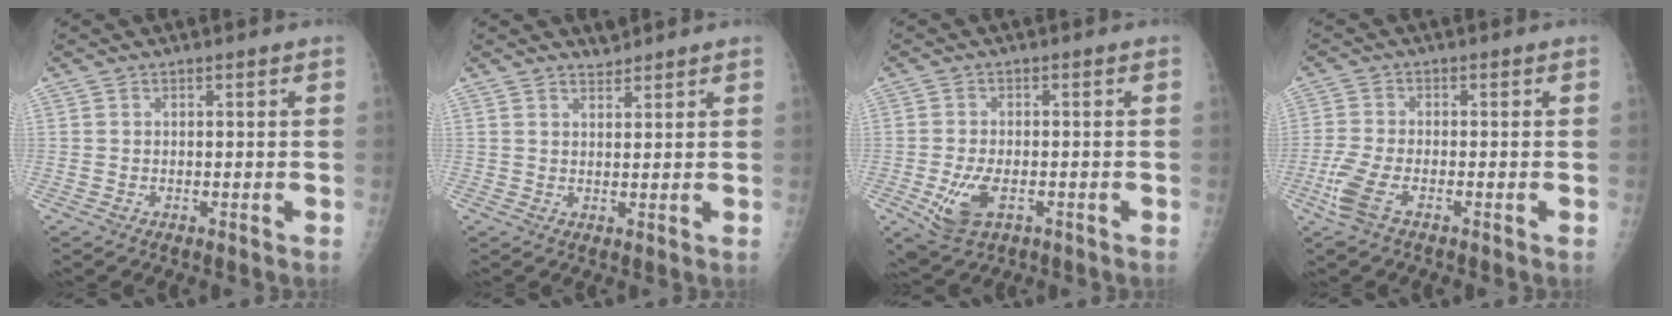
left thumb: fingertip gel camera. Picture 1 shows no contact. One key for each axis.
{"total": 1.5, "fx": 1.4, "fy": 0.5, "fz": -0.3, "tx": 0.016, "ty": -0.015, "tz": 0.021}
{"total": 7.1, "fx": -2.6, "fy": 3.9, "fz": 5.4, "tx": -0.111, "ty": 0.000, "tz": -0.037}
{"total": 6.1, "fx": -3.1, "fy": 2.4, "fz": 4.6, "tx": -0.123, "ty": -0.002, "tz": -0.063}